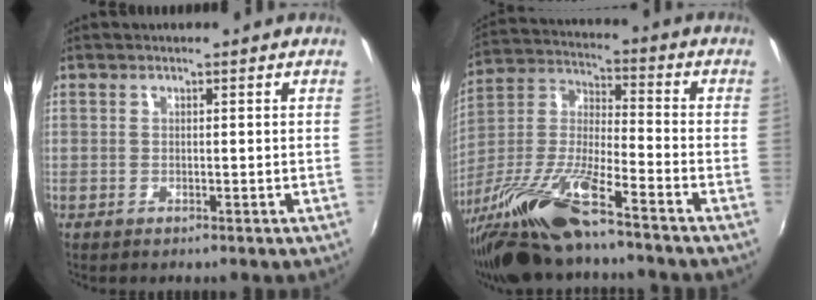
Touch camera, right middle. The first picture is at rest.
{"total": 17.6, "force": [-12.9, 2.5, 11.7], "torque": [-0.242, -0.020, -0.250]}